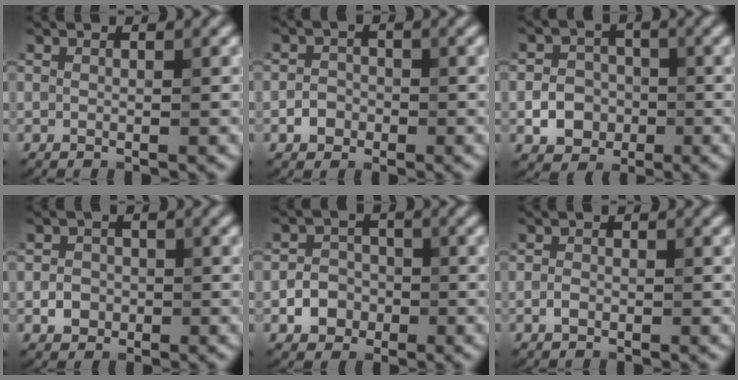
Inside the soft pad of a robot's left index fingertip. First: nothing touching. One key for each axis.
{"total": 1.7, "fx": -0.7, "fy": 1.5, "fz": 0.6, "tx": -0.002, "ty": 0.002, "tz": -0.017}
{"total": 3.6, "fx": -1.1, "fy": 3.1, "fz": 1.6, "tx": -0.011, "ty": 0.000, "tz": -0.023}
{"total": 1.8, "fx": -0.5, "fy": 1.6, "fz": 0.7, "tx": -0.004, "ty": -0.001, "tz": -0.013}
{"total": 2.9, "fx": -1.1, "fy": 2.5, "fz": 1.0, "tx": -0.005, "ty": 0.003, "tz": -0.023}
{"total": 1.0, "fx": -0.5, "fy": 0.7, "fz": 0.6, "tx": -0.011, "ty": 0.000, "tz": -0.011}